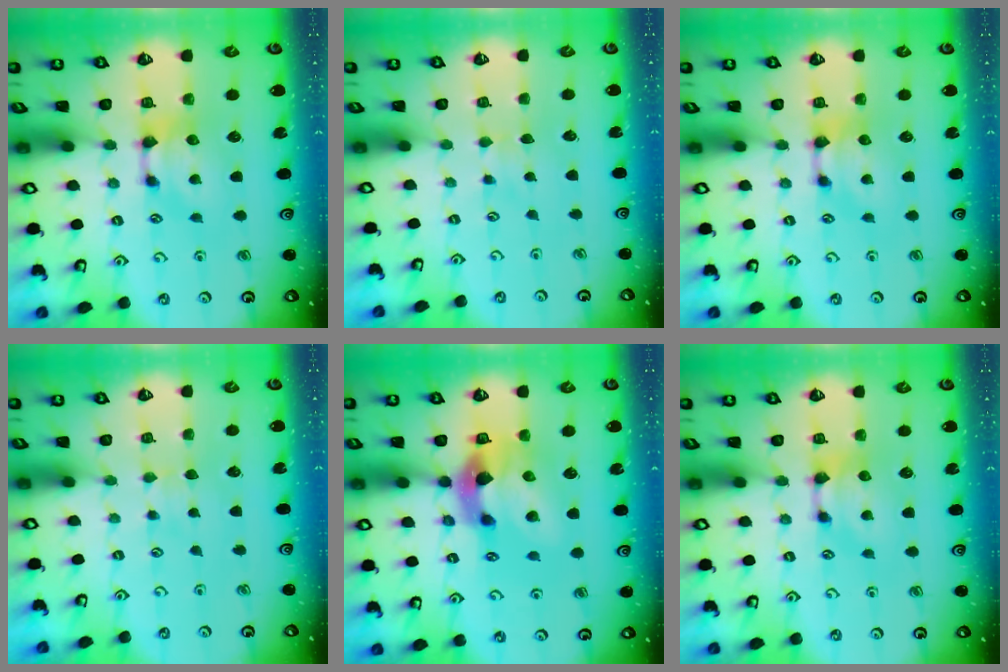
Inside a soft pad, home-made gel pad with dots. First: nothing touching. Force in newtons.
{"total": 2.6, "press": 2.6, "slide": 0.4}
{"total": 0.0}
{"total": 2.9, "press": 2.9, "slide": 0.4}
{"total": 6.8, "press": 6.5, "slide": 1.9}
{"total": 0.0}